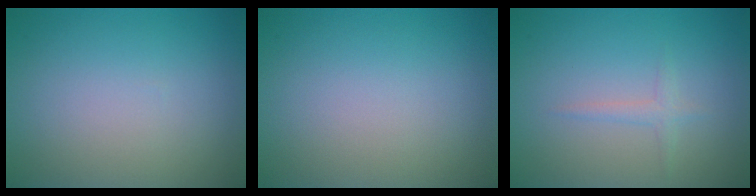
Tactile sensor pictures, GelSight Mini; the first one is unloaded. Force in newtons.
{"total": 0.0}
{"total": 1.1, "press": 1.1, "slide": 0.1}